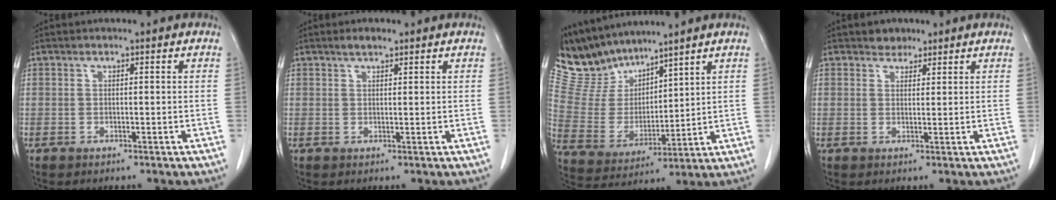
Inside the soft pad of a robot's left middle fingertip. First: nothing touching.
{"total": 1.7, "force": [1.4, 0.4, 0.9], "torque": [-0.022, 0.002, 0.026]}
{"total": 9.6, "force": [9.3, 2.4, 0.8], "torque": [-0.039, 0.007, 0.209]}
{"total": 2.0, "force": [1.6, 1.1, 0.1], "torque": [-0.002, 0.000, 0.025]}